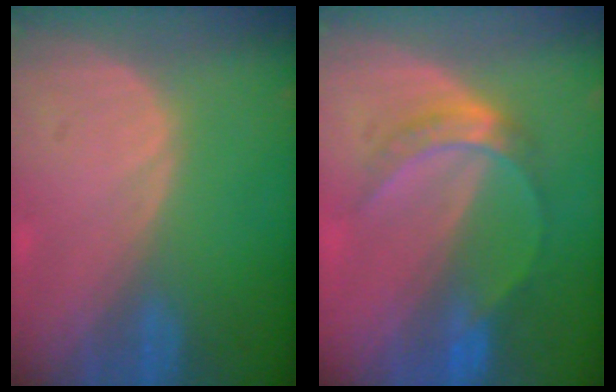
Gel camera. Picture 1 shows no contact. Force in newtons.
{"total": 5.0, "press": 5.0, "slide": 0.8}